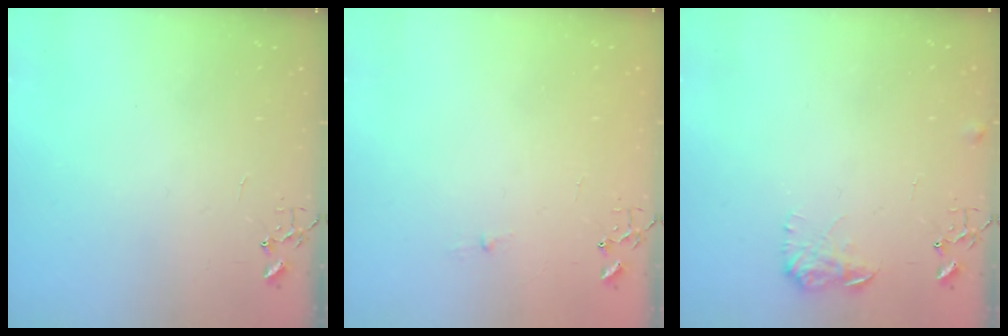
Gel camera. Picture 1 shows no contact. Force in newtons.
{"total": 2.6, "press": 2.5, "slide": 0.4}
{"total": 8.2, "press": 8.2, "slide": 0.4}